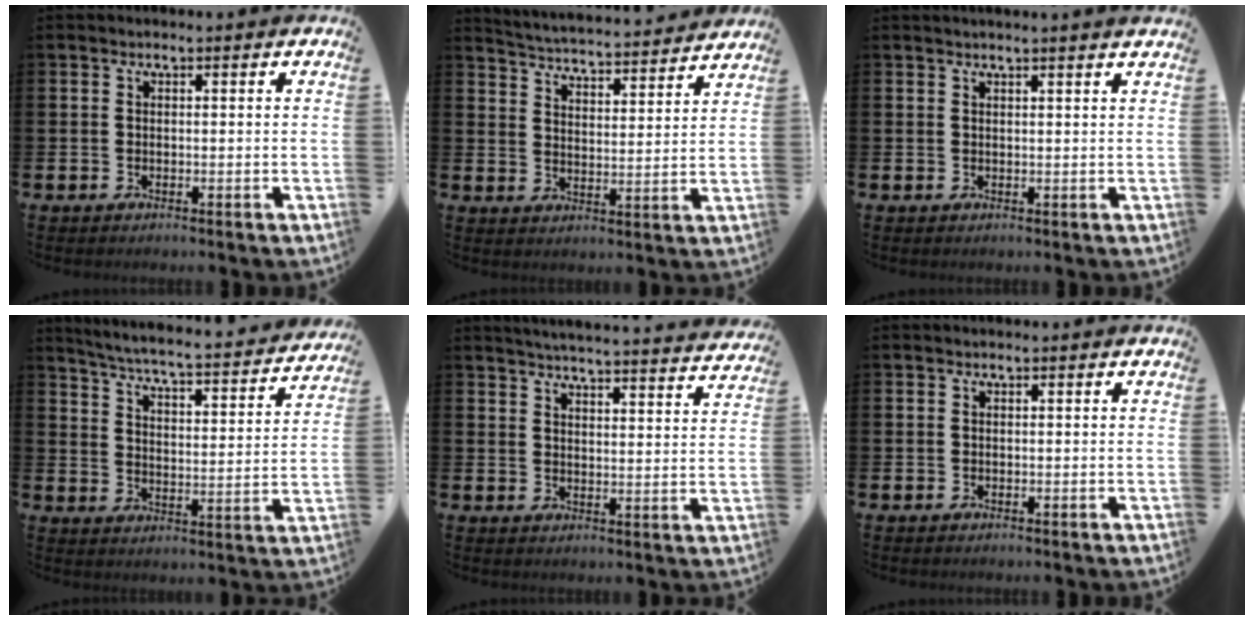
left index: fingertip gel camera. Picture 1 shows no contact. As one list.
[{"total": 4.8, "force": [4.8, 0.2, 0.3], "torque": [-0.030, -0.043, 0.082]}, {"total": 1.1, "force": [1.0, -0.3, 0.2], "torque": [0.002, -0.005, 0.019]}, {"total": 5.2, "force": [4.8, -0.1, 1.8], "torque": [-0.060, -0.045, 0.075]}, {"total": 4.9, "force": [4.9, -0.4, 0.5], "torque": [-0.021, -0.037, 0.084]}, {"total": 0.0}]